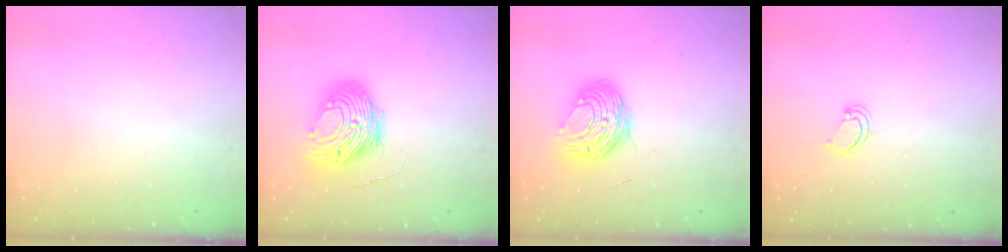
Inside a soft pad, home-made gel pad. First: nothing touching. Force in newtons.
{"total": 13.0, "press": 12.9, "slide": 1.4}
{"total": 10.7, "press": 10.7, "slide": 0.6}
{"total": 2.6, "press": 2.6, "slide": 0.3}